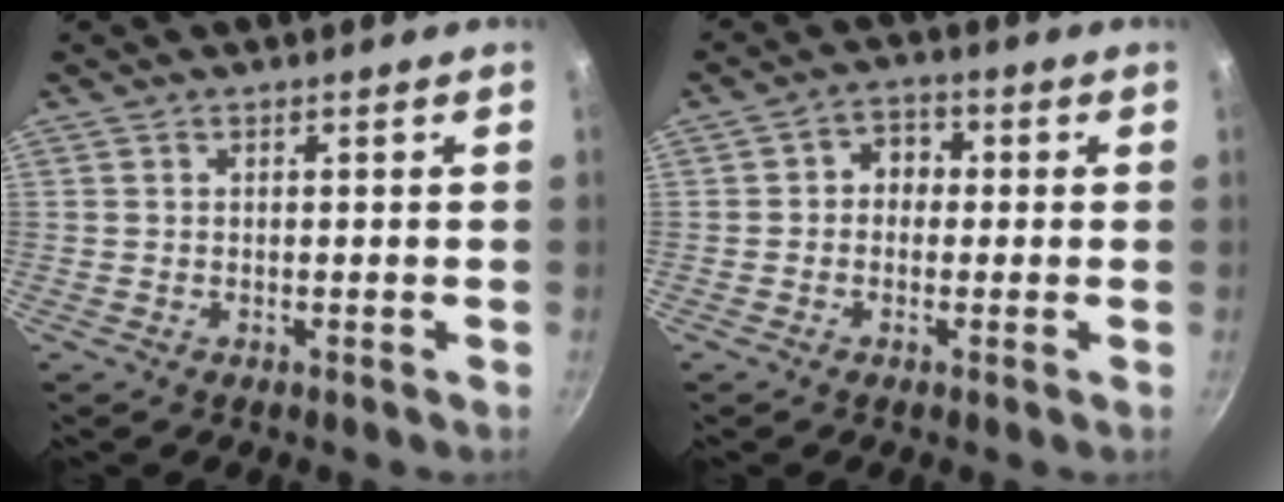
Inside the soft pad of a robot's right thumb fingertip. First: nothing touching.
{"total": 4.2, "force": [-0.1, 3.6, 2.1], "torque": [-0.006, 0.012, -0.014]}